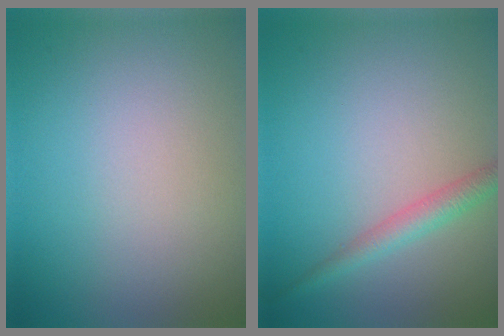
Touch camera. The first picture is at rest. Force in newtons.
{"total": 2.2, "press": 2.2, "slide": 0.1}